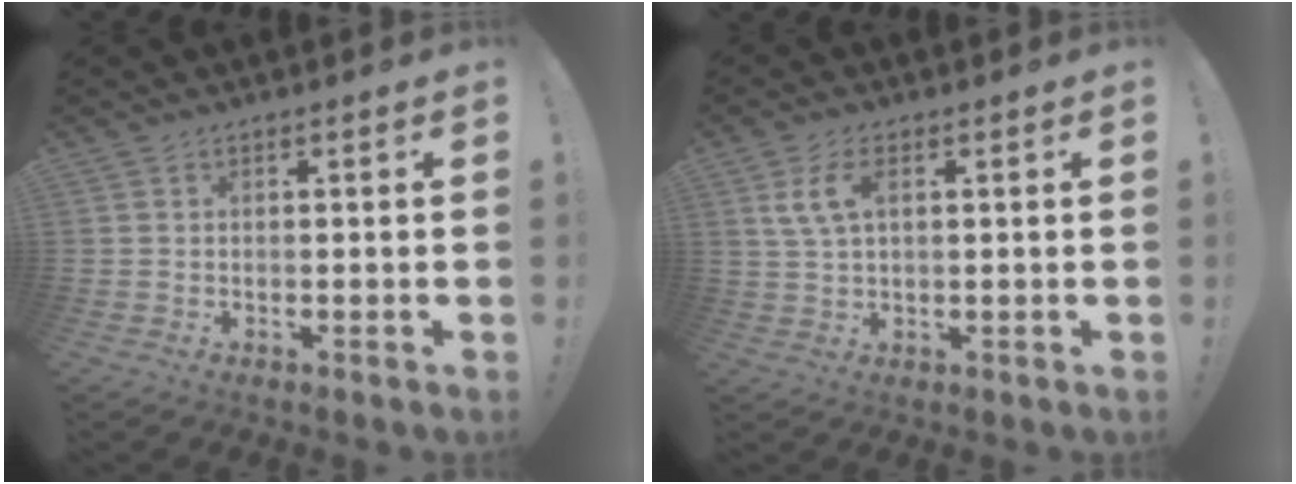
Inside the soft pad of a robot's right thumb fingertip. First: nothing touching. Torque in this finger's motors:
{"motor_torque": [0.15, 0.15, 0.13, -0.04, 0.02]}